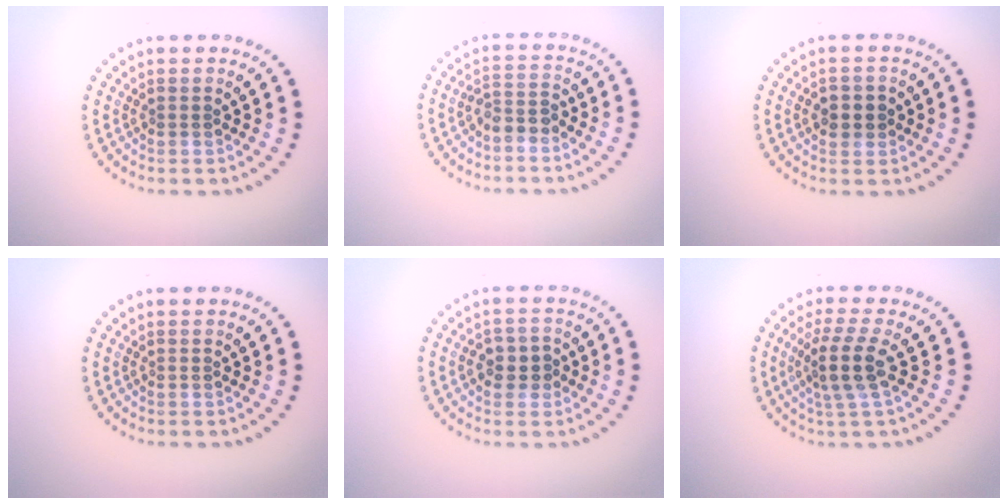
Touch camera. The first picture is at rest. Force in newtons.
{"total": 2.1, "press": 1.8, "slide": 1.0}
{"total": 2.3, "press": 2.3, "slide": 0.4}
{"total": 0.0}
{"total": 2.4, "press": 2.3, "slide": 0.6}
{"total": 3.6, "press": 2.9, "slide": 2.2}